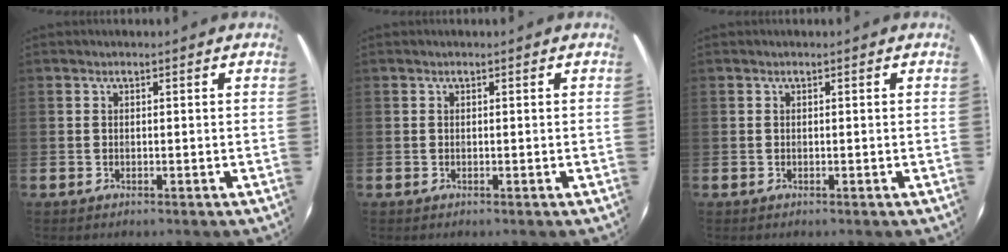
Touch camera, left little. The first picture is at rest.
{"total": 0.0}
{"total": 0.0}